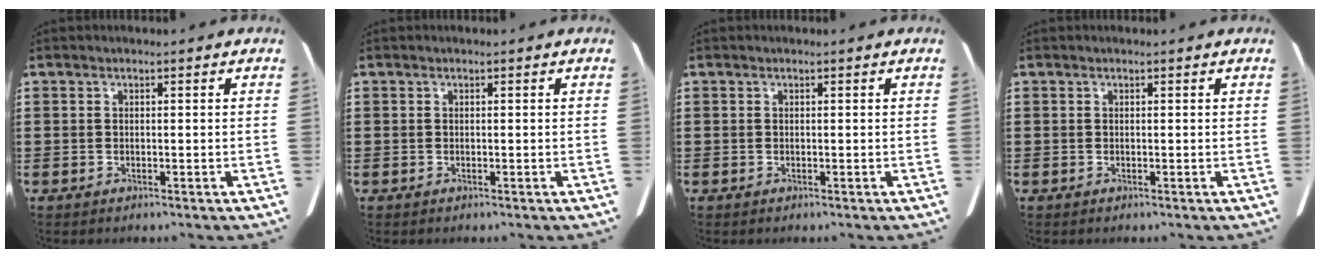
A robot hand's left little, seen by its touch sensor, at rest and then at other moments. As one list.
[{"total": 0.0}, {"total": 0.0}, {"total": 0.0}]